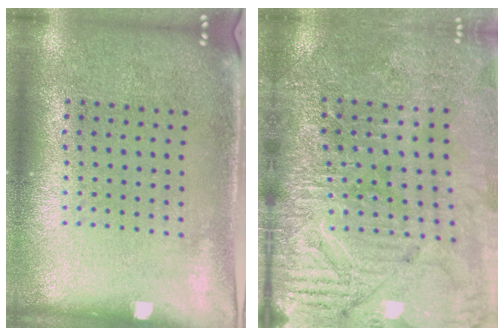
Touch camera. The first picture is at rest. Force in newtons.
{"total": 3.7, "press": 3.6, "slide": 0.7}